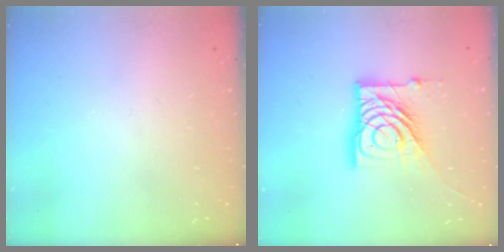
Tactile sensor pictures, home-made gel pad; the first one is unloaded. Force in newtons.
{"total": 15.9, "press": 15.8, "slide": 1.4}